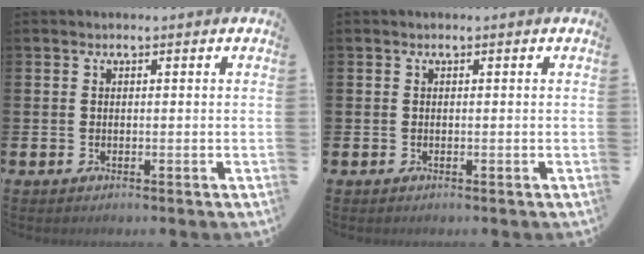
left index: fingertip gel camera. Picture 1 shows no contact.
{"total": 0.0}